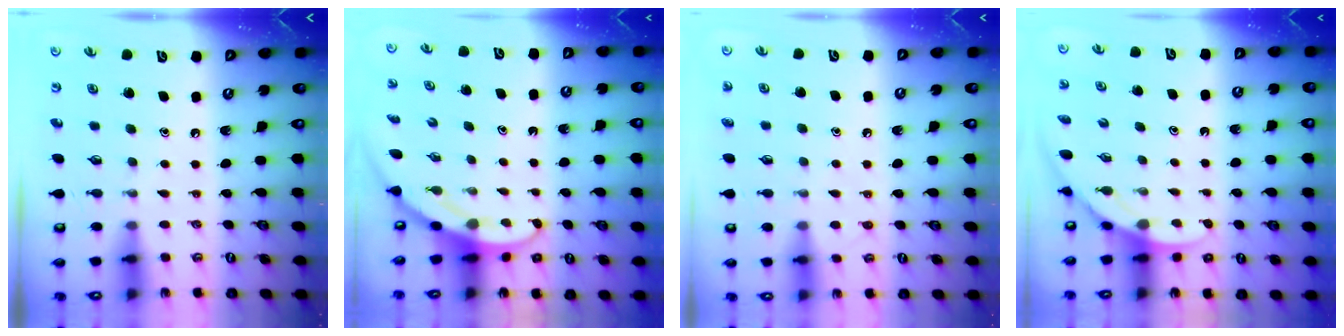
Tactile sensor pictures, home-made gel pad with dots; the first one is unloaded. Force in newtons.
{"total": 3.0, "press": 3.0, "slide": 0.1}
{"total": 5.7, "press": 5.7, "slide": 0.6}
{"total": 5.0, "press": 5.0, "slide": 0.4}